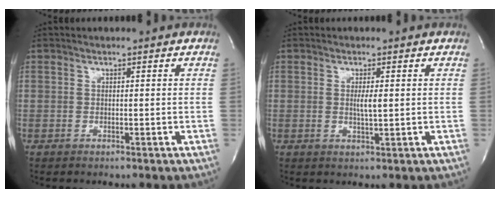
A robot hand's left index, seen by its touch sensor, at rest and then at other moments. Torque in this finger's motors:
{"motor_torque": [0.29, -0.13, 0.05, 0.06]}